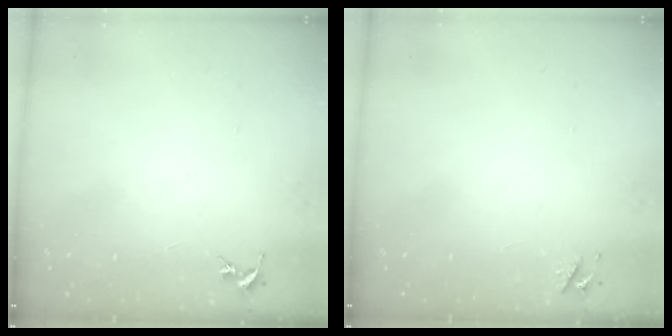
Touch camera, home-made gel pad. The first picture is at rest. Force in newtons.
{"total": 3.6, "press": 3.5, "slide": 0.6}